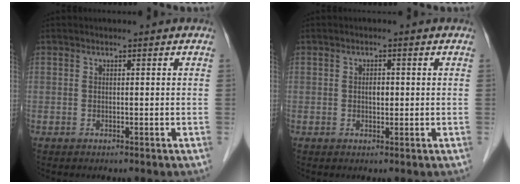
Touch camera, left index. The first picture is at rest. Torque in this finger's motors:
{"motor_torque": [0.14, 0.06, 0.02, 0.01]}